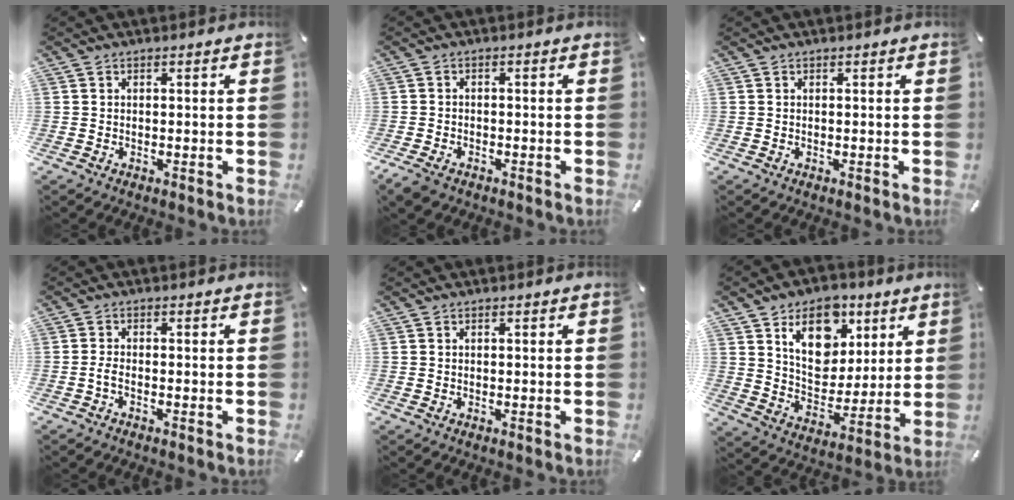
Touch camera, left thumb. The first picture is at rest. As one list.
[{"total": 2.9, "force": [-2.1, 1.5, 1.3], "torque": [-0.042, 0.001, -0.045]}, {"total": 0.0}, {"total": 1.9, "force": [-1.1, 0.4, 1.5], "torque": [-0.034, 0.000, -0.022]}, {"total": 0.0}, {"total": 15.1, "force": [7.5, 10.8, 7.4], "torque": [-0.101, -0.034, 0.136]}]